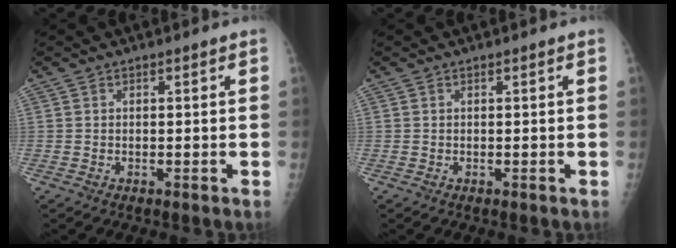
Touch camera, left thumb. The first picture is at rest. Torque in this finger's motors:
{"motor_torque": [0.02, 0.02, -0.06, -0.05, 0.00]}